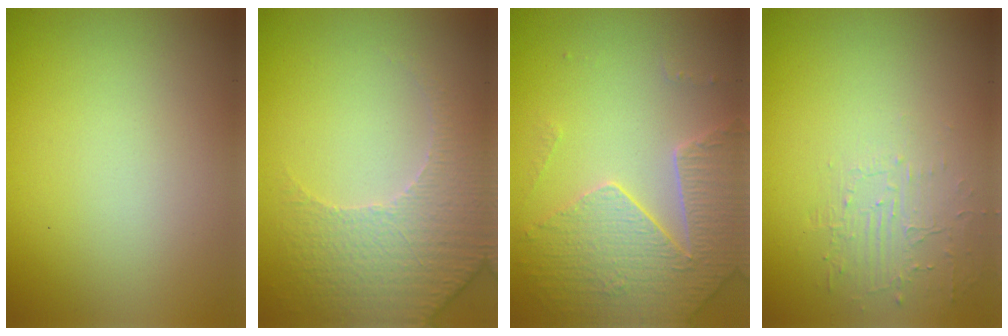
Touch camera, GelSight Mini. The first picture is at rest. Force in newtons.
{"total": 4.7, "press": 3.6, "slide": 3.0}
{"total": 4.5, "press": 4.2, "slide": 1.5}
{"total": 1.6, "press": 0.3, "slide": 1.6}